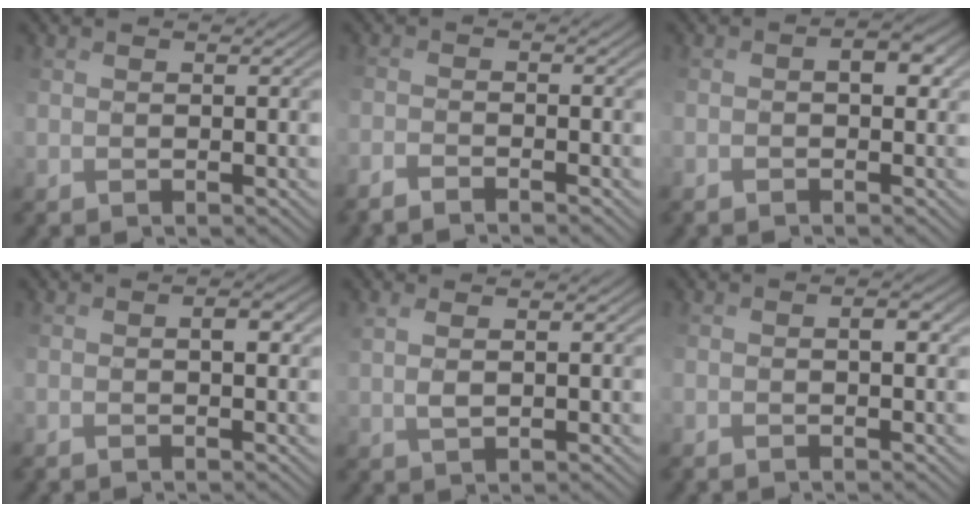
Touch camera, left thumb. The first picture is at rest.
{"total": 2.9, "force": [-2.7, -0.3, 1.1], "torque": [-0.020, -0.002, -0.056]}
{"total": 3.4, "force": [-0.3, 1.9, 2.8], "torque": [-0.036, 0.006, 0.002]}
{"total": 2.3, "force": [0.1, 0.8, 2.2], "torque": [-0.035, 0.008, -0.002]}
{"total": 1.8, "force": [1.6, -0.9, 0.0], "torque": [0.007, 0.011, 0.036]}
{"total": 1.9, "force": [-0.1, 0.6, 1.8], "torque": [-0.027, 0.006, -0.005]}